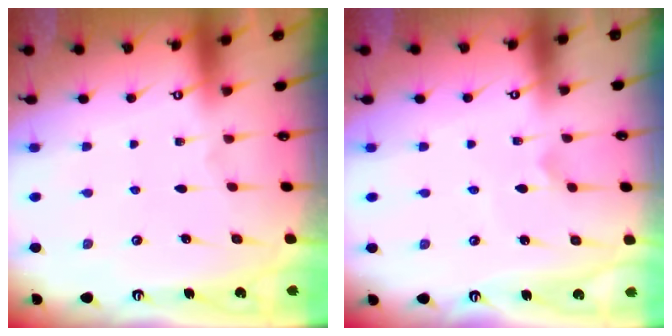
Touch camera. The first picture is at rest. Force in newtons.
{"total": 1.7, "press": 1.6, "slide": 0.5}